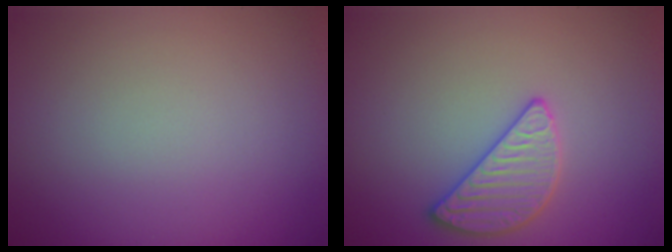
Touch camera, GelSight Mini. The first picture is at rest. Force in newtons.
{"total": 2.8, "press": 2.8, "slide": 0.1}